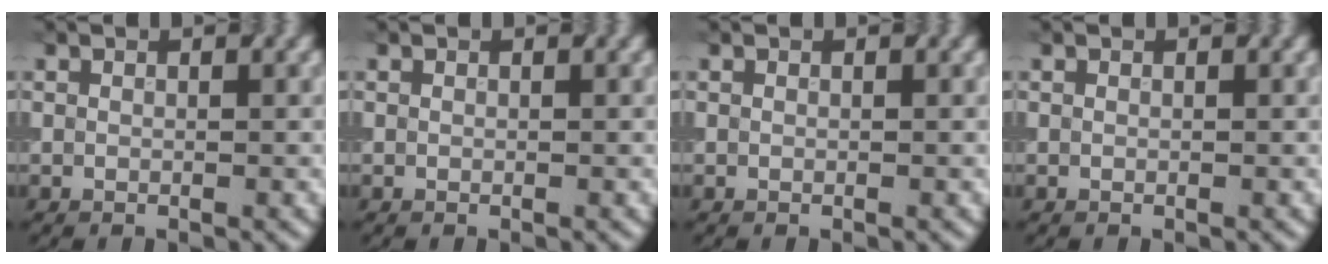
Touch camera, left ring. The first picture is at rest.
{"total": 0.0}
{"total": 0.0}
{"total": 0.0}